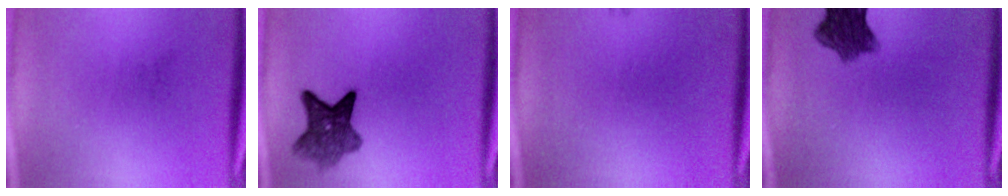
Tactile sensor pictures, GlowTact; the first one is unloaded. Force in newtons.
{"total": 6.8}
{"total": 0.7}
{"total": 8.1}